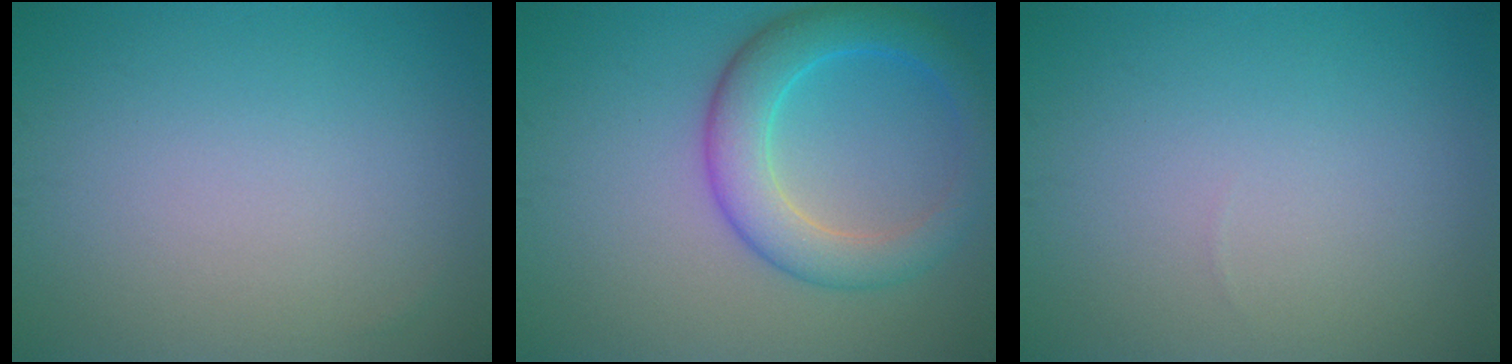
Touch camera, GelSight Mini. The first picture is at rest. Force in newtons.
{"total": 5.7, "press": 5.7, "slide": 0.2}
{"total": 0.0}